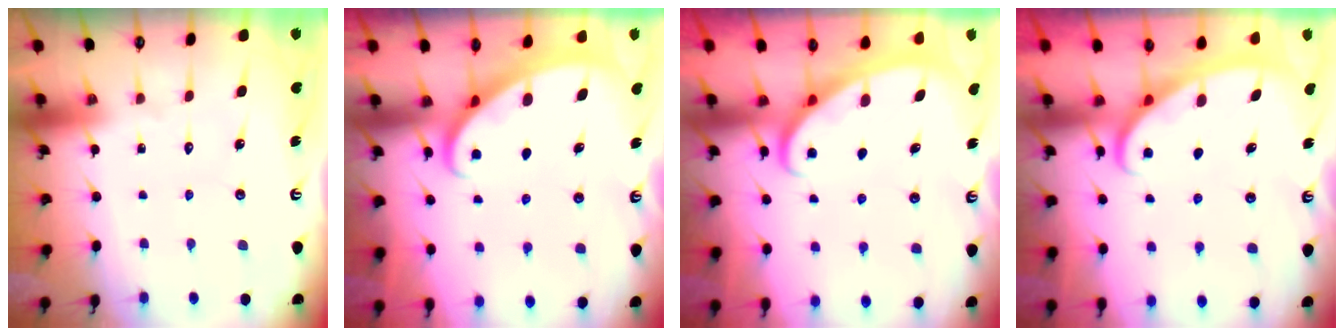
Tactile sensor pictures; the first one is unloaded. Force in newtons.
{"total": 2.2, "press": 2.2, "slide": 0.2}
{"total": 3.0, "press": 3.0, "slide": 0.4}
{"total": 2.9, "press": 2.9, "slide": 0.4}